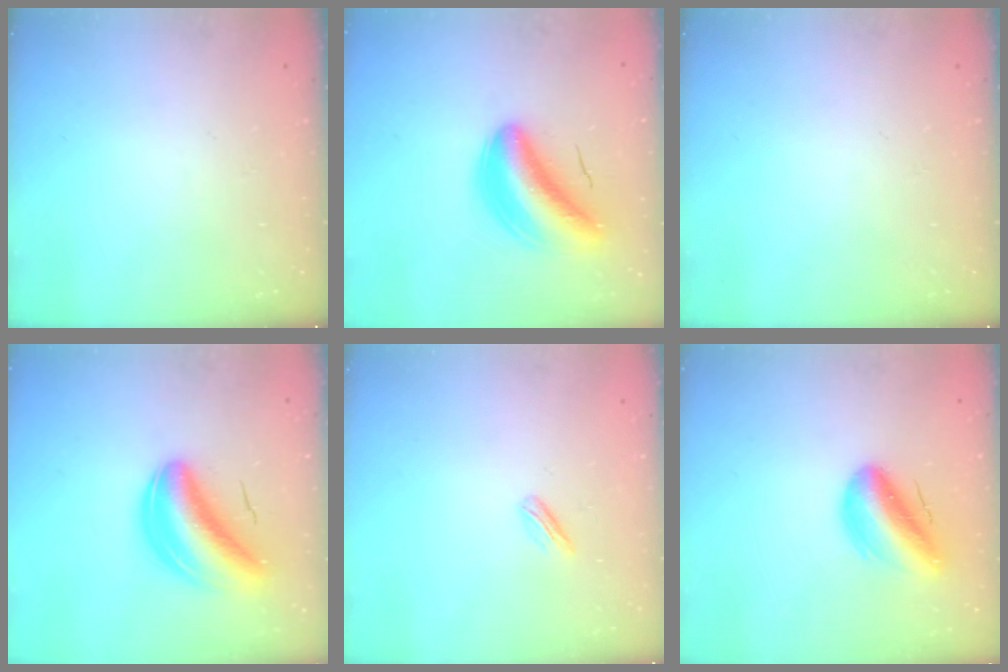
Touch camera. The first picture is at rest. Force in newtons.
{"total": 8.4, "press": 7.9, "slide": 2.8}
{"total": 0.0}
{"total": 10.1, "press": 9.6, "slide": 3.1}
{"total": 2.4, "press": 2.3, "slide": 0.7}
{"total": 12.4, "press": 11.9, "slide": 3.5}